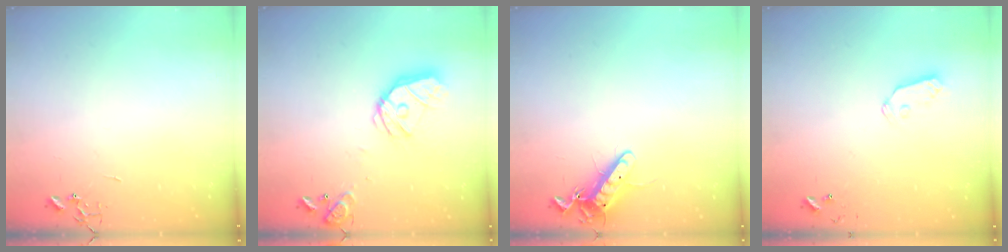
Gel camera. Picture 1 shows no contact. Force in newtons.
{"total": 16.5, "press": 16.3, "slide": 2.2}
{"total": 12.2, "press": 12.1, "slide": 1.0}
{"total": 6.5, "press": 6.5, "slide": 0.4}